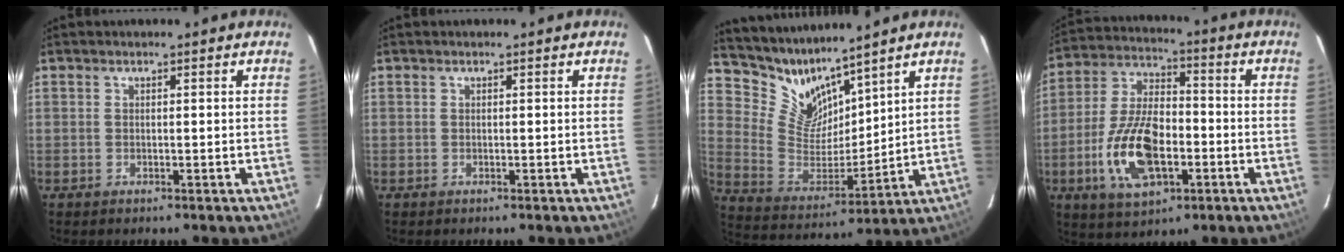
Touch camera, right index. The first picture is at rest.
{"total": 0.0}
{"total": 10.0, "force": [9.2, 3.0, 2.6], "torque": [-0.064, -0.022, 0.192]}
{"total": 15.8, "force": [-4.9, 7.8, 12.8], "torque": [-0.268, 0.002, -0.085]}